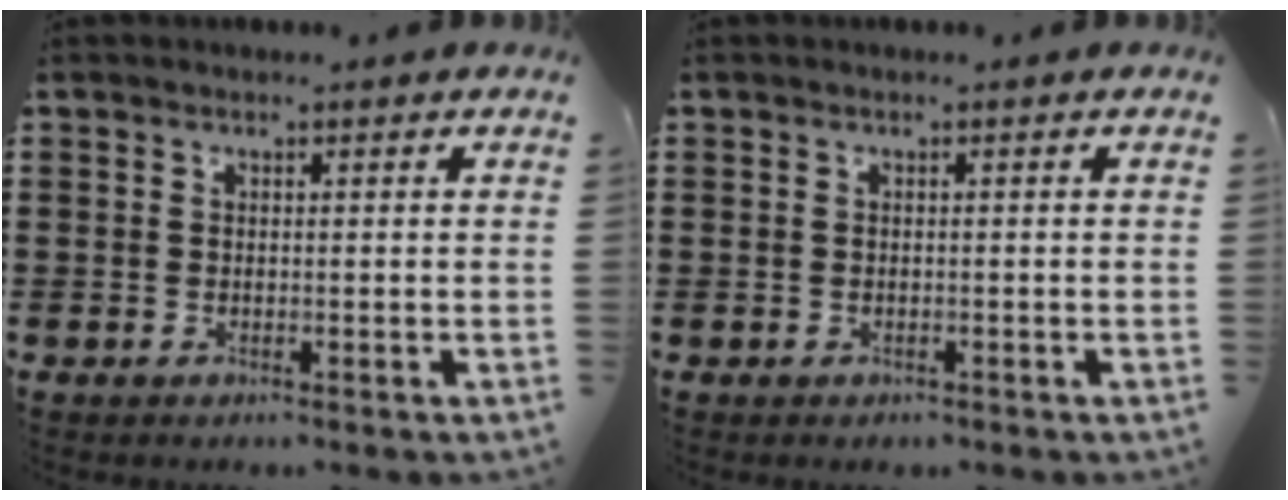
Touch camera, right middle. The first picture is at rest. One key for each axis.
{"total": 0.0}